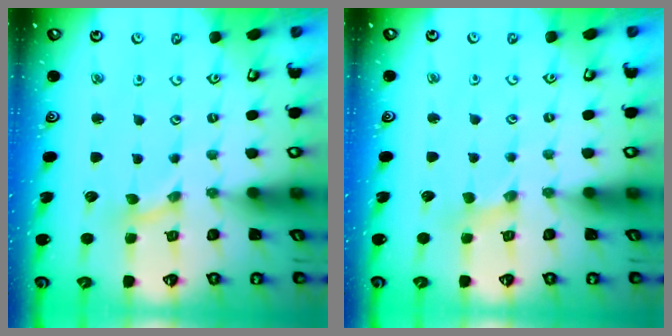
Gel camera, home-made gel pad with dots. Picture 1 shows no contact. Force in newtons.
{"total": 1.0, "press": 1.0, "slide": 0.1}